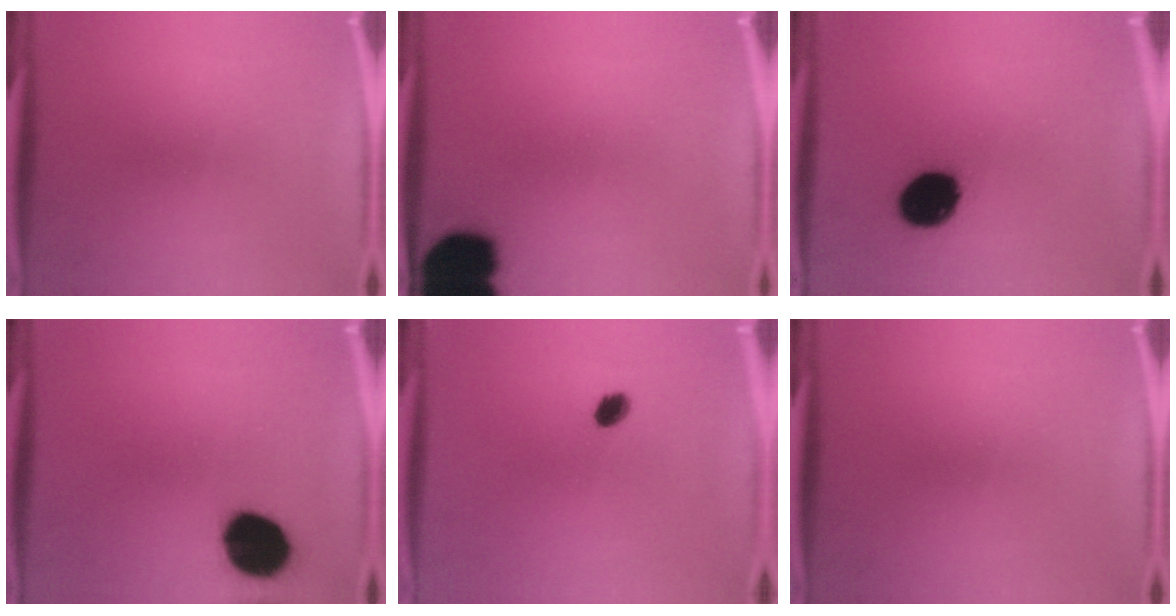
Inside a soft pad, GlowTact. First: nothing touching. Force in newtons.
{"total": 17.2}
{"total": 14.8}
{"total": 14.7}
{"total": 2.9}
{"total": 0.0}